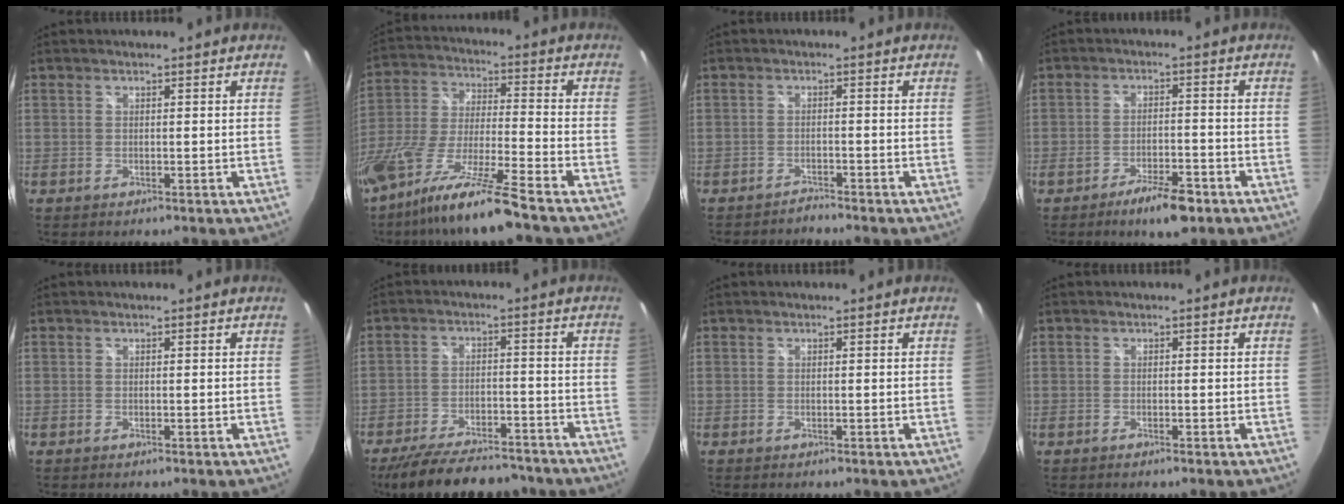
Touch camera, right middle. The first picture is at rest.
{"total": 18.8, "force": [-13.8, 0.7, 12.9], "torque": [-0.258, -0.045, -0.256]}
{"total": 1.8, "force": [-1.8, 0.0, 0.1], "torque": [-0.010, -0.001, -0.032]}
{"total": 7.6, "force": [-5.2, 2.2, 5.1], "torque": [-0.102, -0.008, -0.081]}
{"total": 0.0}
{"total": 19.2, "force": [-16.1, 6.0, 8.6], "torque": [-0.169, -0.011, -0.226]}
{"total": 0.0}
{"total": 0.7, "force": [-0.6, 0.1, 0.4], "torque": [-0.006, -0.002, -0.011]}